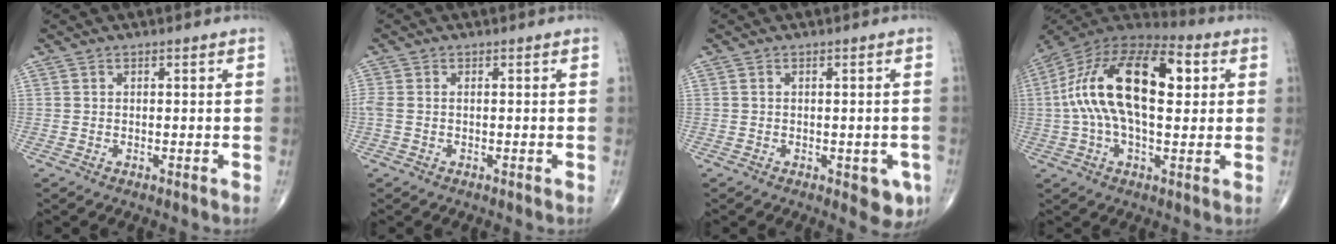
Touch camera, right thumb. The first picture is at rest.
{"total": 2.3, "force": [0.0, 1.2, 2.0], "torque": [-0.065, 0.007, 0.000]}
{"total": 4.6, "force": [-1.7, 2.2, 3.7], "torque": [-0.022, -0.003, -0.017]}
{"total": 22.7, "force": [3.7, 11.0, 19.5], "torque": [-0.357, 0.030, 0.050]}